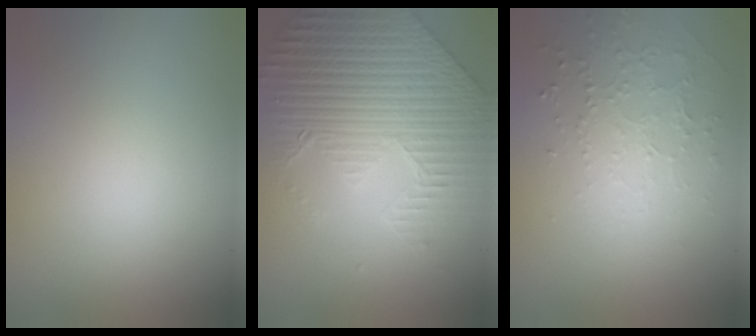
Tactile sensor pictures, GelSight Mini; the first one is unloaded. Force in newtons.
{"total": 8.2, "press": 6.4, "slide": 5.1}
{"total": 1.5, "press": 1.2, "slide": 0.9}